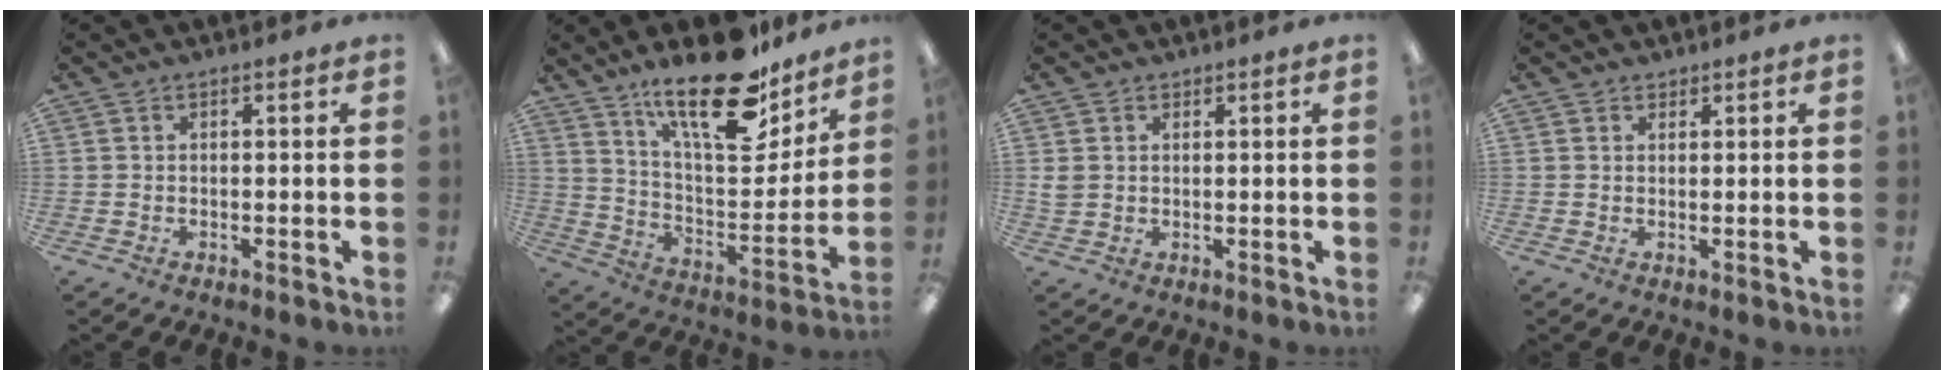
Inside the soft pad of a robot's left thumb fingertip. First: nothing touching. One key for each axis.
{"total": 23.4, "fx": 16.7, "fy": 8.4, "fz": 14.0, "tx": -0.215, "ty": -0.107, "tz": 0.281}
{"total": 2.4, "fx": 1.1, "fy": 1.9, "fz": 0.8, "tx": -0.017, "ty": 0.003, "tz": 0.021}
{"total": 1.2, "fx": 1.1, "fy": 0.5, "fz": -0.1, "tx": 0.002, "ty": -0.001, "tz": 0.021}